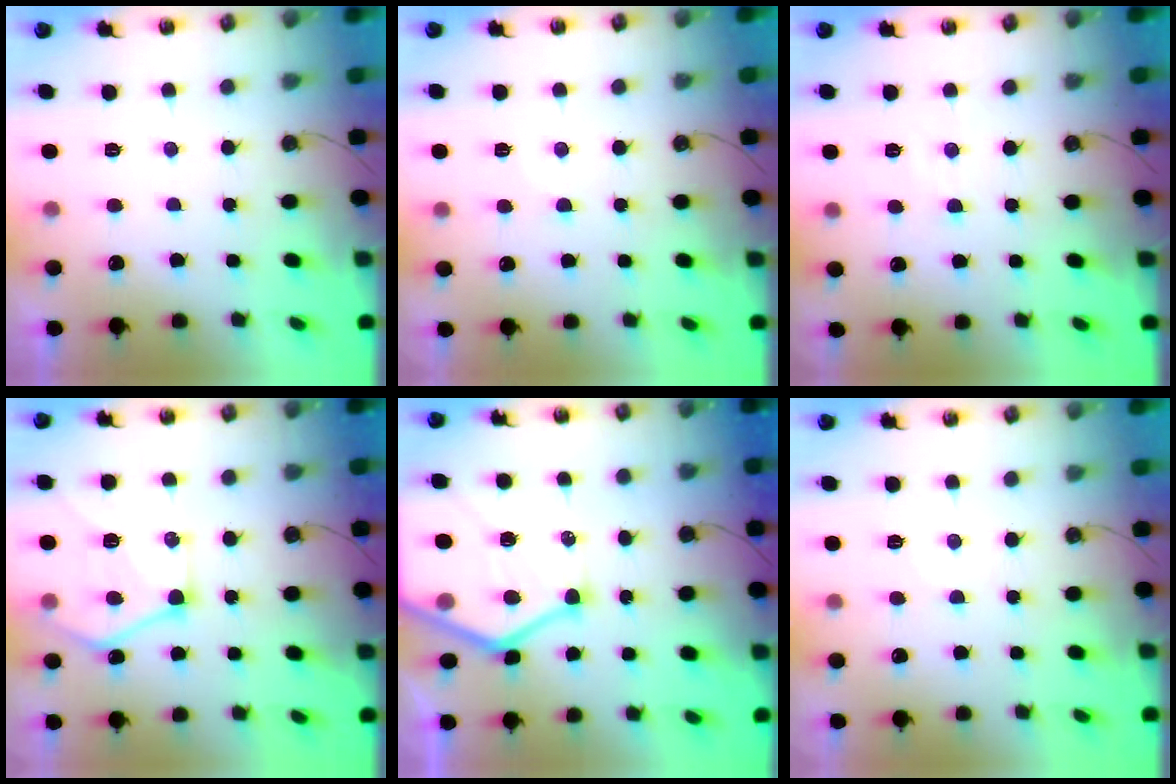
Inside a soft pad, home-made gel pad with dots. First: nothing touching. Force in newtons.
{"total": 4.1, "press": 4.1, "slide": 0.6}
{"total": 5.2, "press": 5.1, "slide": 0.7}
{"total": 17.1, "press": 17.1, "slide": 1.6}
{"total": 19.8, "press": 19.7, "slide": 2.2}
{"total": 6.7, "press": 6.7, "slide": 0.8}